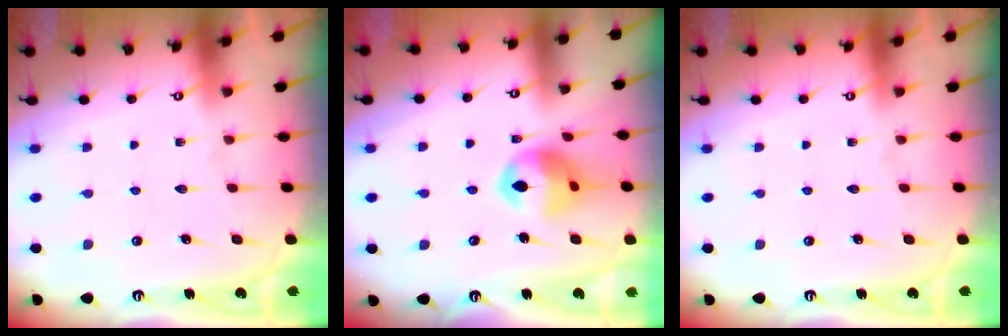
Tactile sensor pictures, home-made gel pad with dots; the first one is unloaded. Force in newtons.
{"total": 12.5, "press": 12.3, "slide": 1.9}
{"total": 0.0}